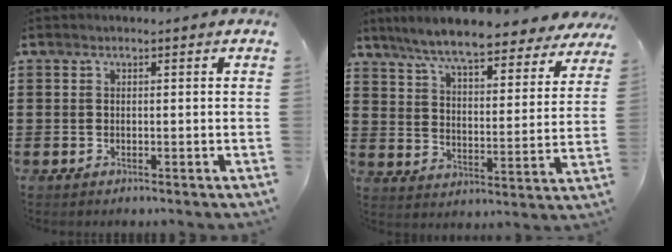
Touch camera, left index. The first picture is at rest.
{"total": 8.2, "force": [7.4, 0.3, 3.5], "torque": [-0.099, -0.042, 0.128]}